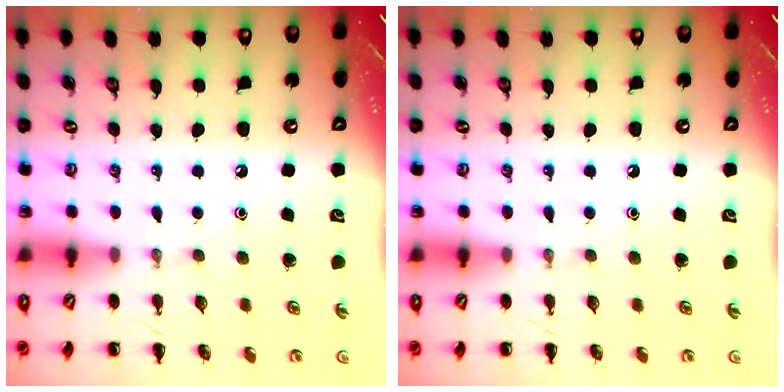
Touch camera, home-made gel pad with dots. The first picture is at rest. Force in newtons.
{"total": 0.0}